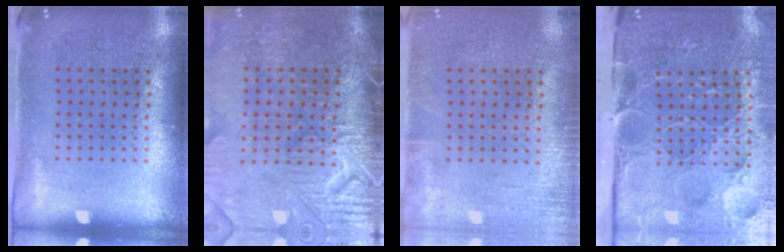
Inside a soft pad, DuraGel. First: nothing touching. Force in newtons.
{"total": 4.6, "press": 4.0, "slide": 2.2}
{"total": 1.7, "press": 1.7, "slide": 0.3}
{"total": 5.3, "press": 4.2, "slide": 3.2}